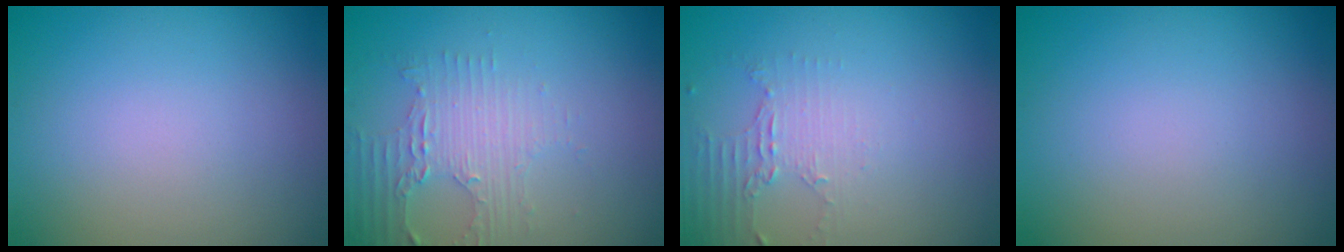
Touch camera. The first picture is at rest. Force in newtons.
{"total": 3.0, "press": 2.5, "slide": 1.7}
{"total": 1.9, "press": 1.4, "slide": 1.3}
{"total": 0.0}